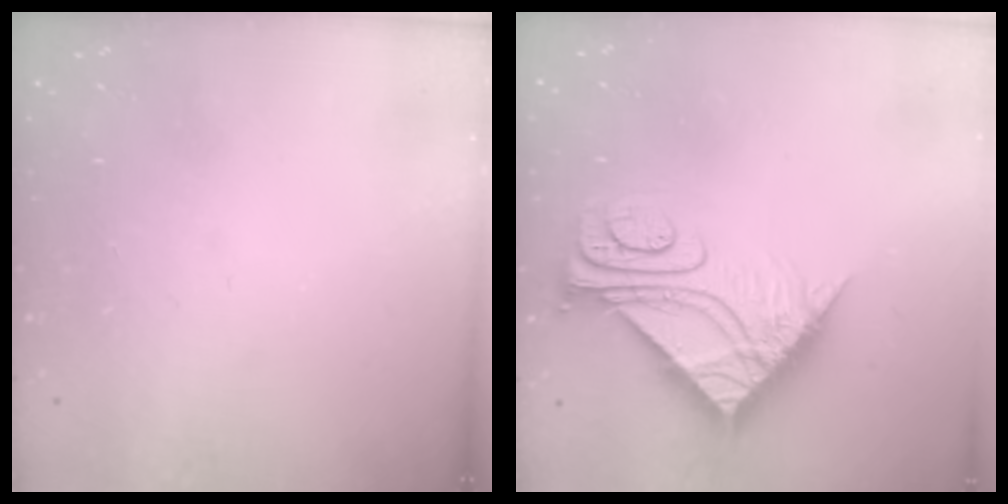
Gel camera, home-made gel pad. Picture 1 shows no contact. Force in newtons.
{"total": 9.9, "press": 9.9, "slide": 0.9}